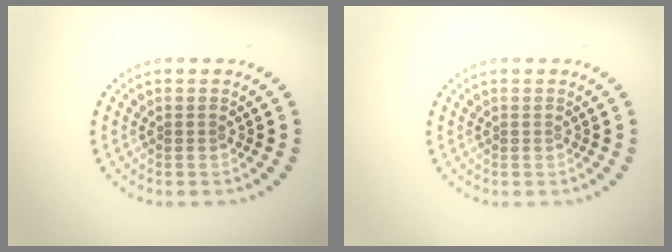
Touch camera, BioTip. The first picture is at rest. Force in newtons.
{"total": 0.0}